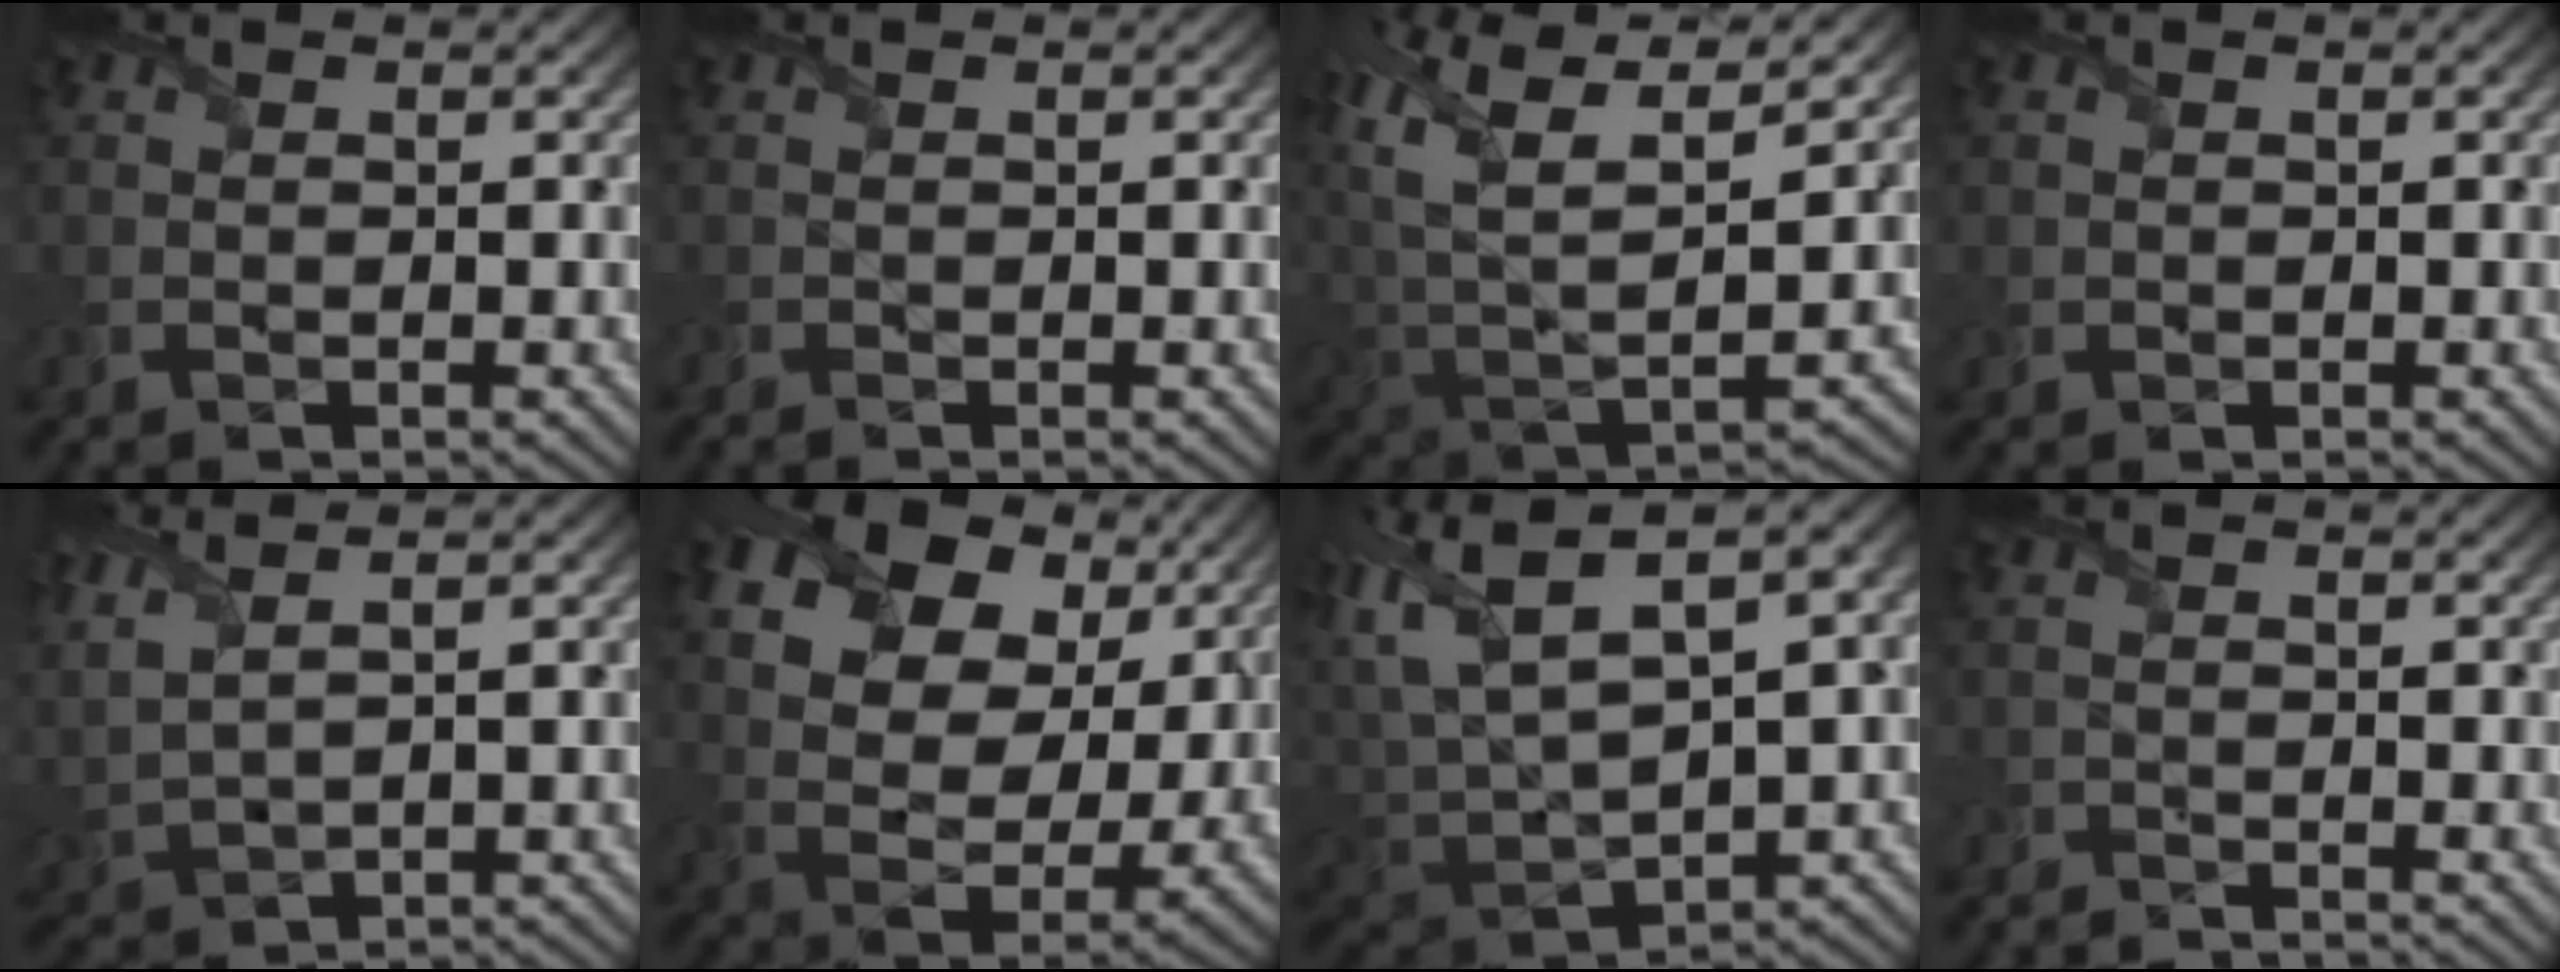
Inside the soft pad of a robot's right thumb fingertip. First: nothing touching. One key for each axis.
{"total": 0.5, "fx": -0.3, "fy": -0.1, "fz": 0.5, "tx": -0.013, "ty": -0.001, "tz": -0.004}
{"total": 16.1, "fx": 7.2, "fy": 8.7, "fz": 11.4, "tx": -0.282, "ty": 0.003, "tz": 0.148}
{"total": 0.6, "fx": 0.1, "fy": 0.6, "fz": -0.1, "tx": 0.000, "ty": -0.004, "tz": 0.000}
{"total": 6.9, "fx": 4.0, "fy": 2.4, "fz": 5.0, "tx": -0.170, "ty": 0.008, "tz": 0.089}
{"total": 19.5, "fx": 7.7, "fy": 12.5, "fz": 12.8, "tx": -0.283, "ty": 0.040, "tz": 0.153}
{"total": 14.5, "fx": 3.9, "fy": 7.4, "fz": 11.9, "tx": -0.268, "ty": 0.001, "tz": 0.098}
{"total": 2.4, "fx": -2.3, "fy": -0.5, "fz": -0.2, "tx": 0.001, "ty": -0.005, "tz": -0.052}